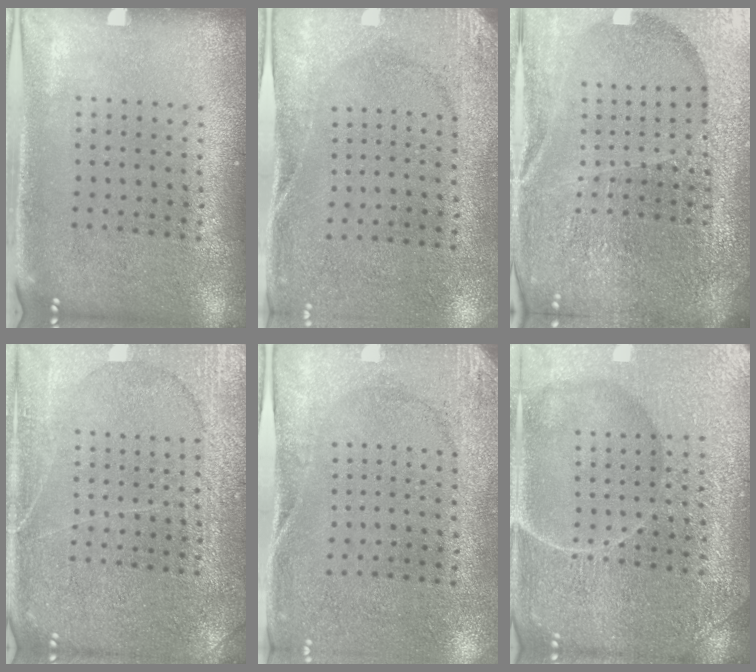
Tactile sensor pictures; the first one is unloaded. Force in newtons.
{"total": 2.6, "press": 2.0, "slide": 1.6}
{"total": 6.2, "press": 5.5, "slide": 2.9}
{"total": 4.9, "press": 4.9, "slide": 0.6}
{"total": 2.7, "press": 2.1, "slide": 1.7}
{"total": 4.9, "press": 4.9, "slide": 0.6}